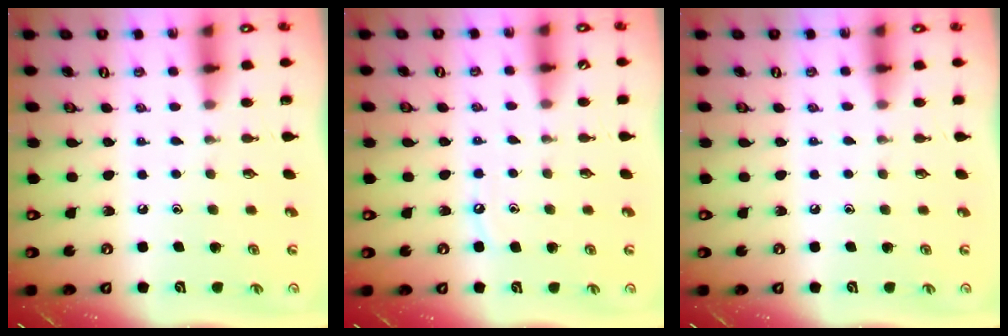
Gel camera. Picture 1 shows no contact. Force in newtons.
{"total": 4.8, "press": 4.7, "slide": 0.7}
{"total": 4.3, "press": 4.3, "slide": 0.6}